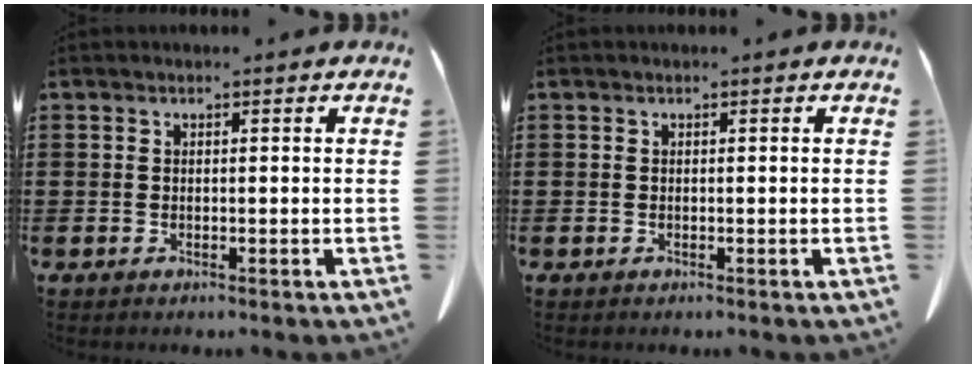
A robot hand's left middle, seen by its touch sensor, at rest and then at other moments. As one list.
[{"total": 0.0}]